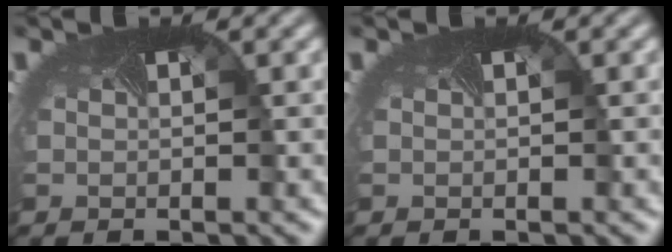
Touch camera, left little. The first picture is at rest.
{"total": 0.0}